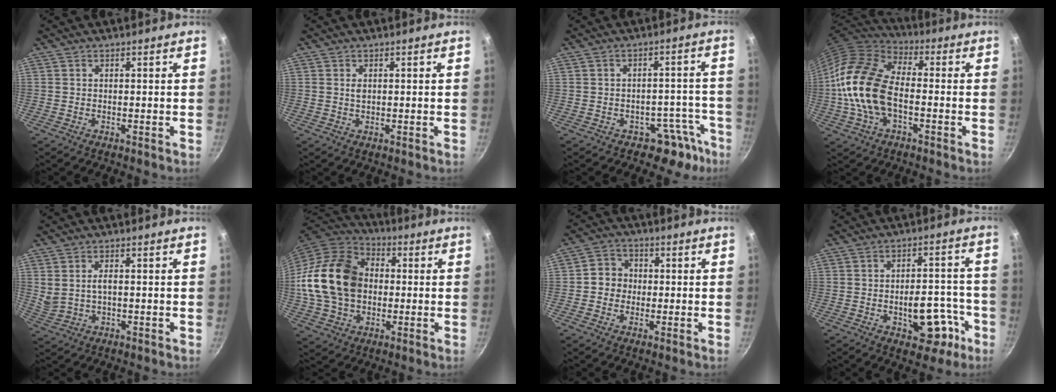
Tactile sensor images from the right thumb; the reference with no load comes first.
{"total": 1.2, "force": [0.3, 0.7, 0.9], "torque": [-0.013, -0.001, 0.004]}
{"total": 7.5, "force": [-5.1, 5.1, 1.8], "torque": [0.057, 0.070, -0.051]}
{"total": 16.9, "force": [-2.3, 9.9, 13.5], "torque": [-0.243, 0.033, -0.061]}
{"total": 4.0, "force": [0.4, 2.4, 3.2], "torque": [-0.056, 0.000, 0.020]}
{"total": 20.7, "force": [0.4, 15.6, 13.6], "torque": [-0.239, 0.031, 0.003]}
{"total": 5.3, "force": [-0.3, 4.9, 2.0], "torque": [0.000, 0.012, -0.018]}
{"total": 11.6, "force": [-4.5, 6.4, 8.6], "torque": [-0.074, 0.037, -0.054]}